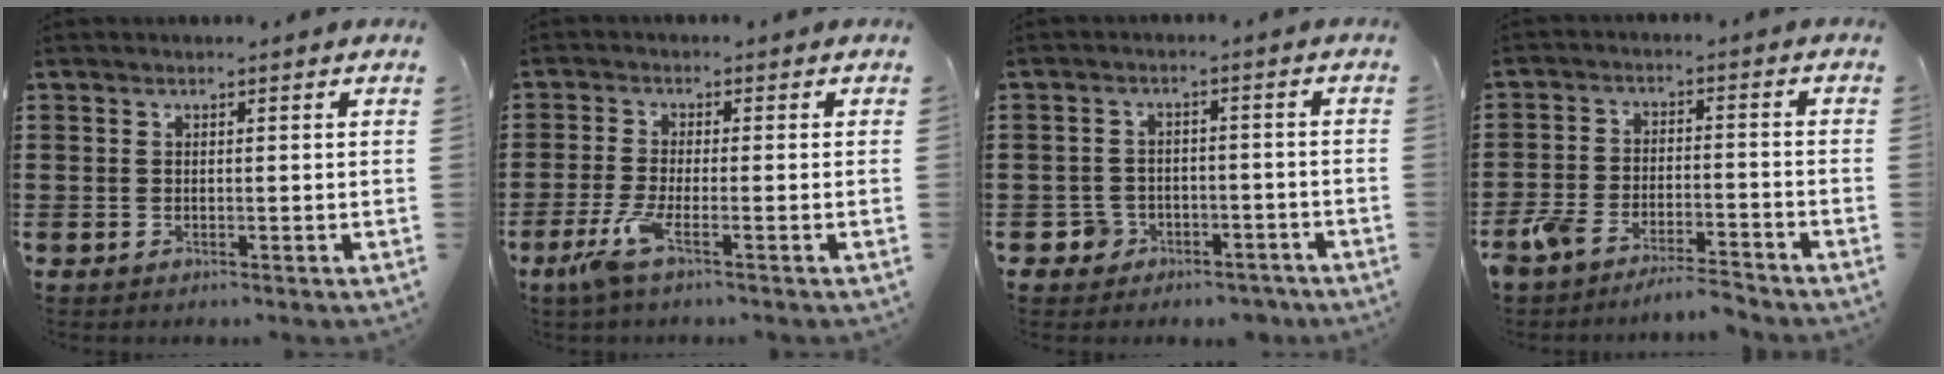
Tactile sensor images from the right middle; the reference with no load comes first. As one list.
[{"total": 4.3, "force": [-2.1, 0.4, 3.7], "torque": [-0.091, -0.014, -0.044]}, {"total": 3.2, "force": [-2.6, 1.8, 0.2], "torque": [-0.012, 0.006, -0.056]}, {"total": 6.1, "force": [-5.8, 0.8, 1.7], "torque": [-0.054, -0.001, -0.119]}]